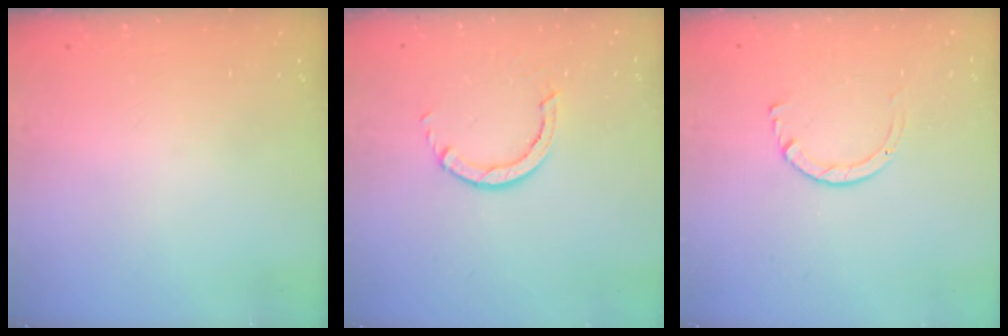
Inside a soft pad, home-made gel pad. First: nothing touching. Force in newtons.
{"total": 2.6, "press": 2.6, "slide": 0.3}
{"total": 2.9, "press": 2.9, "slide": 0.2}